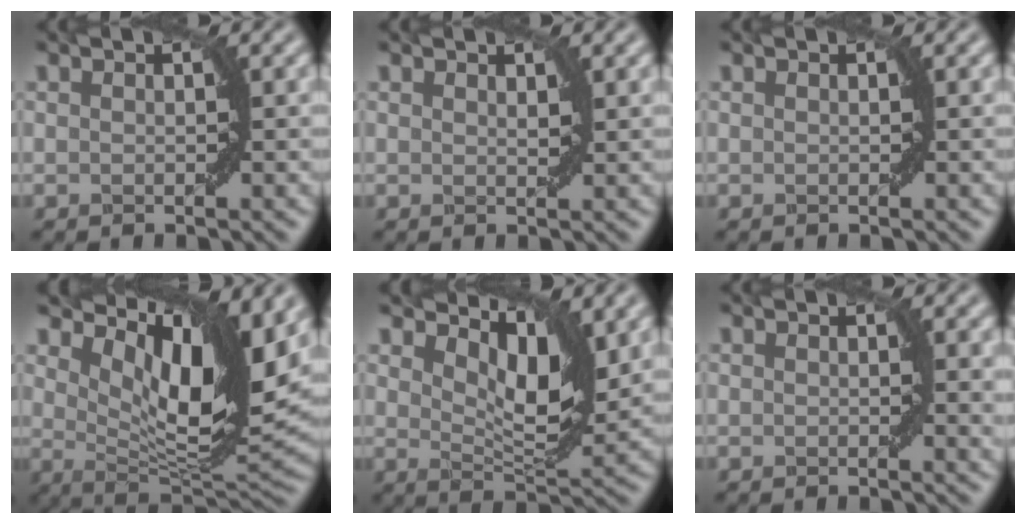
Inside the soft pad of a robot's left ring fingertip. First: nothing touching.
{"total": 0.6, "force": [0.6, 0.1, 0.2], "torque": [-0.004, -0.002, 0.012]}
{"total": 0.0}
{"total": 12.2, "force": [5.6, 4.2, 10.0], "torque": [-0.157, 0.000, 0.103]}
{"total": 6.0, "force": [3.1, 2.5, 4.5], "torque": [-0.074, -0.011, 0.047]}
{"total": 1.3, "force": [0.4, 0.2, 1.2], "torque": [-0.008, -0.004, 0.007]}